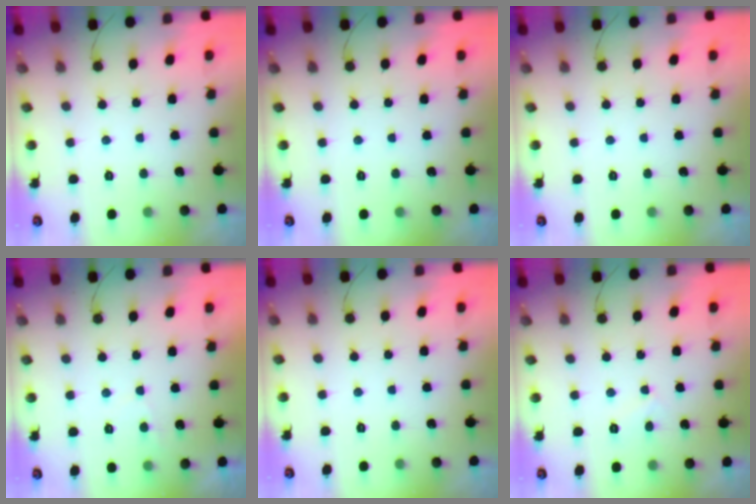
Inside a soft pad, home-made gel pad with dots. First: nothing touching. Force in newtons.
{"total": 0.0}
{"total": 0.0}
{"total": 2.4, "press": 2.3, "slide": 0.6}
{"total": 0.0}
{"total": 2.8, "press": 2.8, "slide": 0.3}